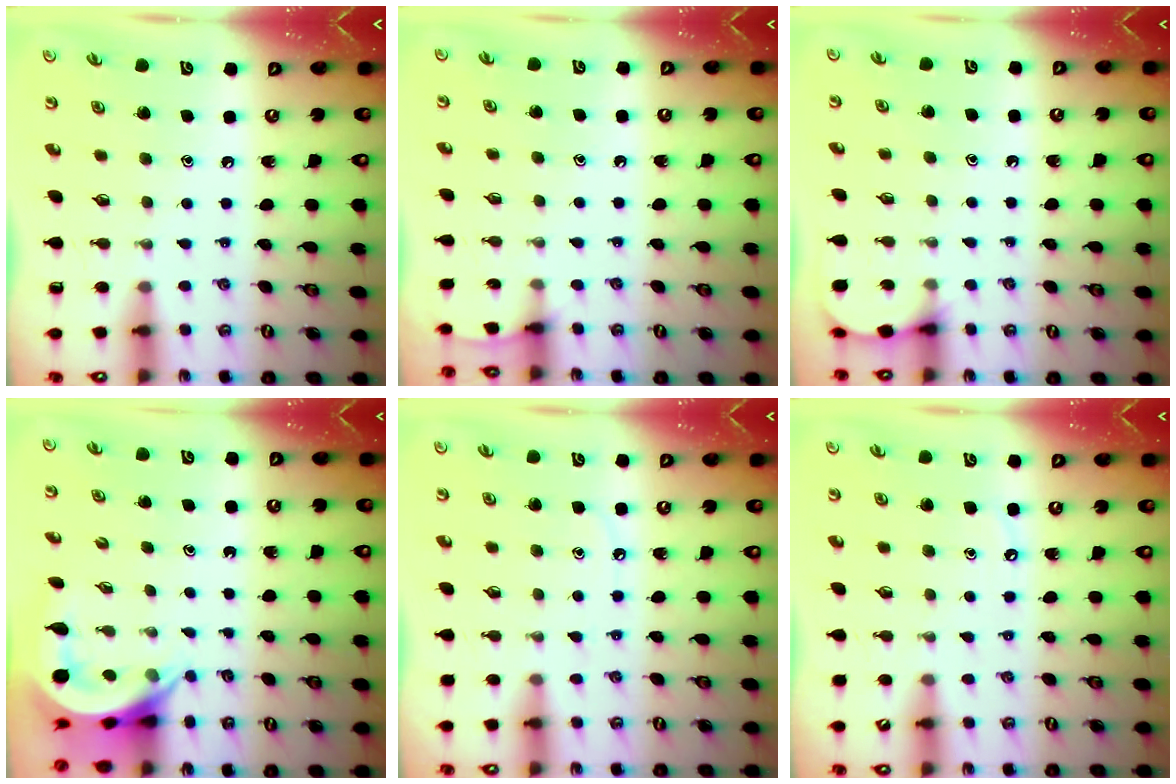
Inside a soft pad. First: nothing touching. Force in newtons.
{"total": 3.6, "press": 3.6, "slide": 0.5}
{"total": 3.3, "press": 3.3, "slide": 0.3}
{"total": 5.8, "press": 5.8, "slide": 0.3}
{"total": 5.3, "press": 5.2, "slide": 0.7}
{"total": 2.9, "press": 2.8, "slide": 0.5}